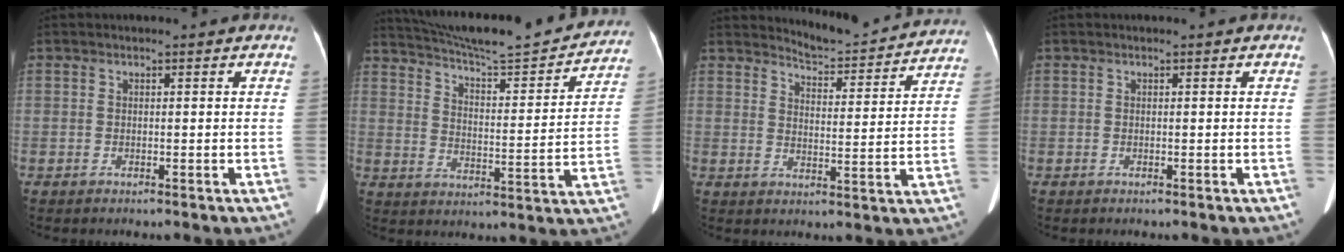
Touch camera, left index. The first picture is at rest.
{"total": 22.9, "force": [21.2, 1.6, 8.6], "torque": [-0.141, -0.034, 0.290]}
{"total": 11.9, "force": [11.8, 0.9, 1.5], "torque": [-0.019, -0.024, 0.142]}
{"total": 0.0}